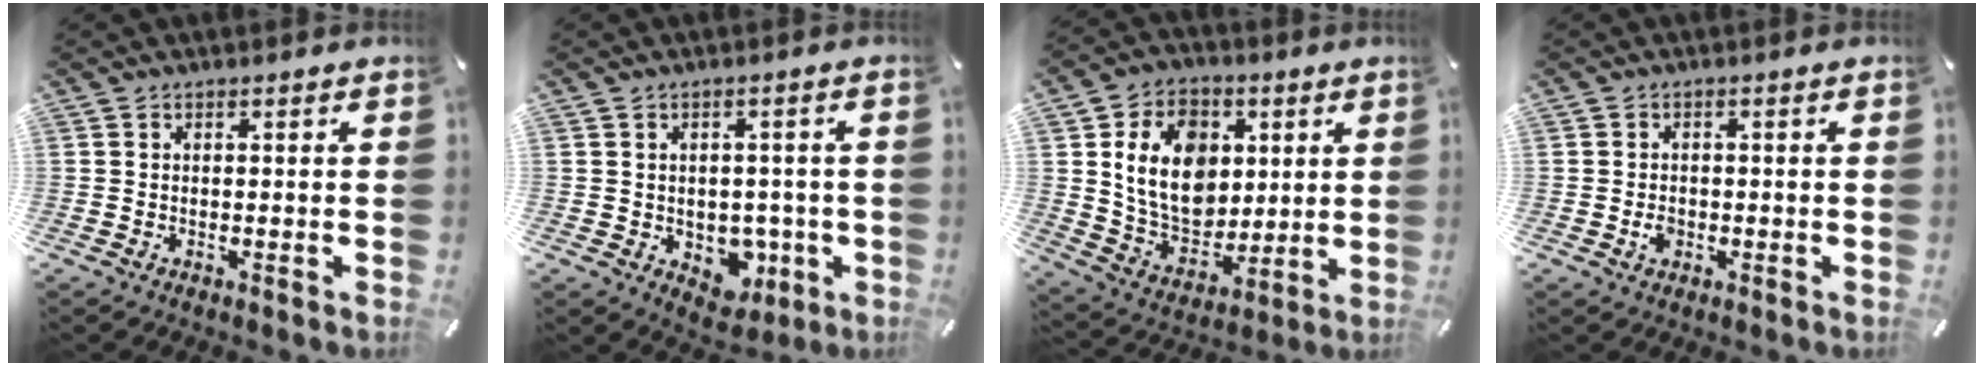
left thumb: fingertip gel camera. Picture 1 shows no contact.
{"total": 5.5, "force": [-0.5, 5.0, 2.2], "torque": [-0.004, -0.006, -0.008]}
{"total": 16.1, "force": [3.2, 12.9, 9.1], "torque": [-0.178, 0.002, 0.063]}
{"total": 2.4, "force": [-0.6, 1.9, 1.3], "torque": [-0.023, 0.004, -0.011]}